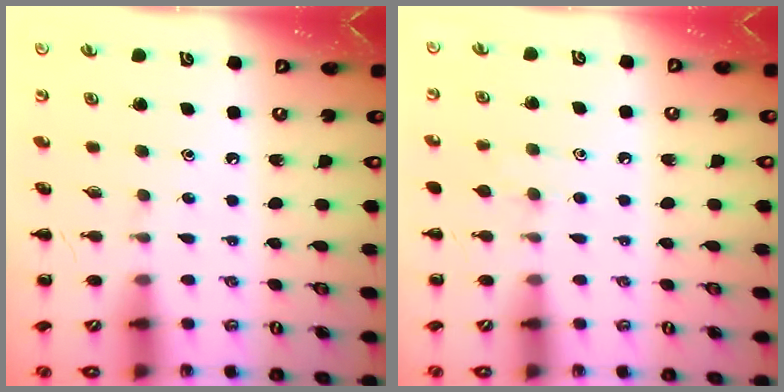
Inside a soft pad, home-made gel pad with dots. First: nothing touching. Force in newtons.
{"total": 5.0, "press": 4.6, "slide": 1.9}